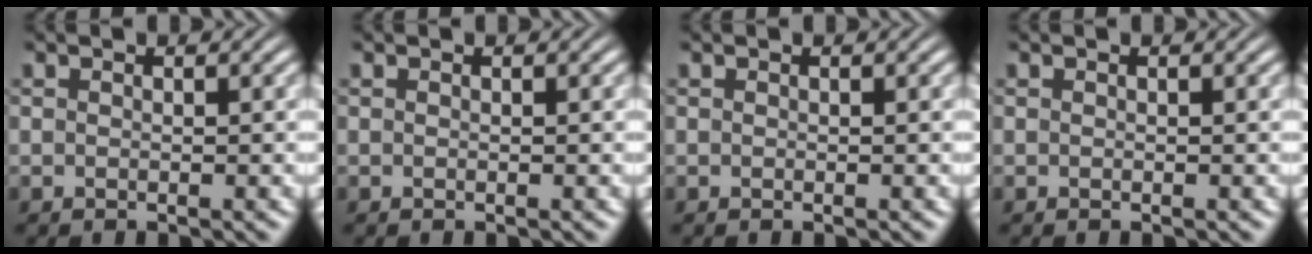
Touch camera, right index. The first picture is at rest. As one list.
[{"total": 0.0}, {"total": 0.0}, {"total": 0.0}]